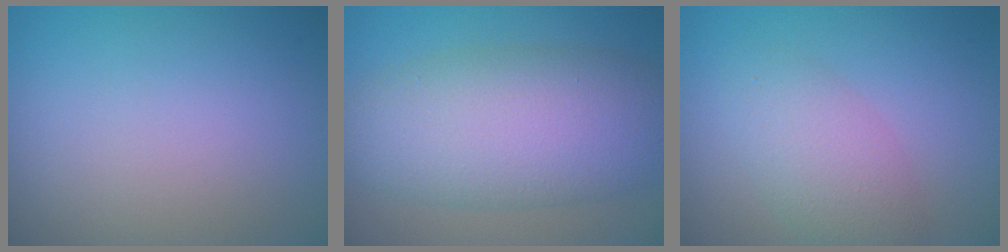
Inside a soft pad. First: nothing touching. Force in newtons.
{"total": 10.0, "press": 10.0, "slide": 0.2}
{"total": 2.7, "press": 2.7, "slide": 0.2}